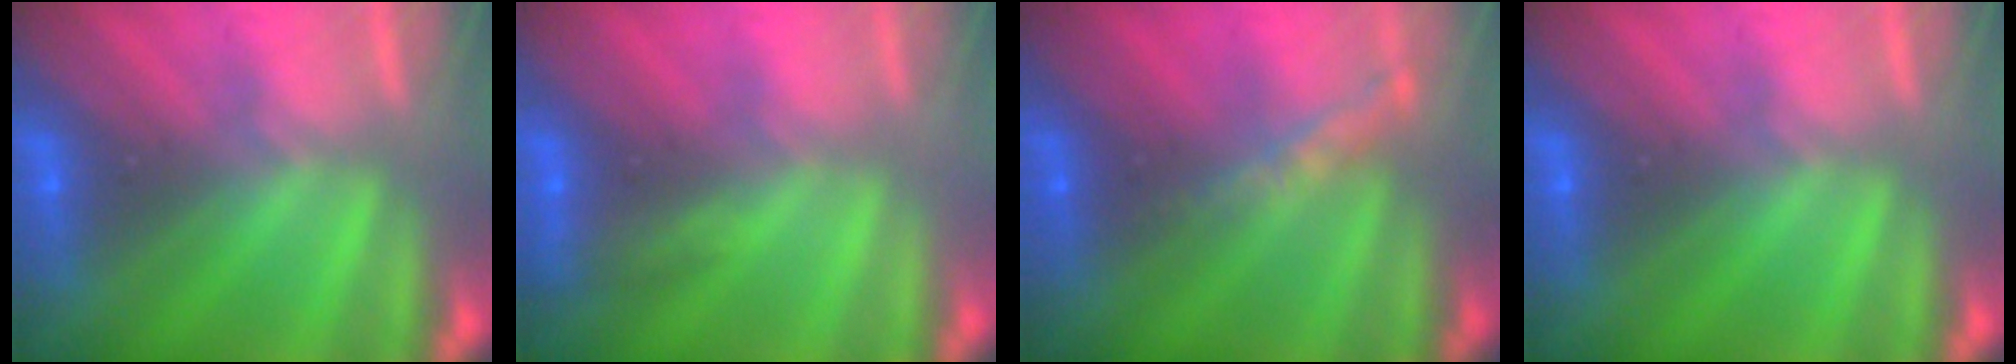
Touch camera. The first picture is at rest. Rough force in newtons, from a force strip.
{"total": 3.0}
{"total": 1.4}
{"total": 0.0}